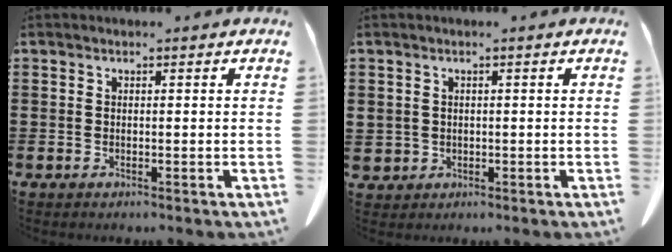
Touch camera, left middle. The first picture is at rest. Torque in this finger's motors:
{"motor_torque": [0.27, -0.21, 0.03, -0.02]}